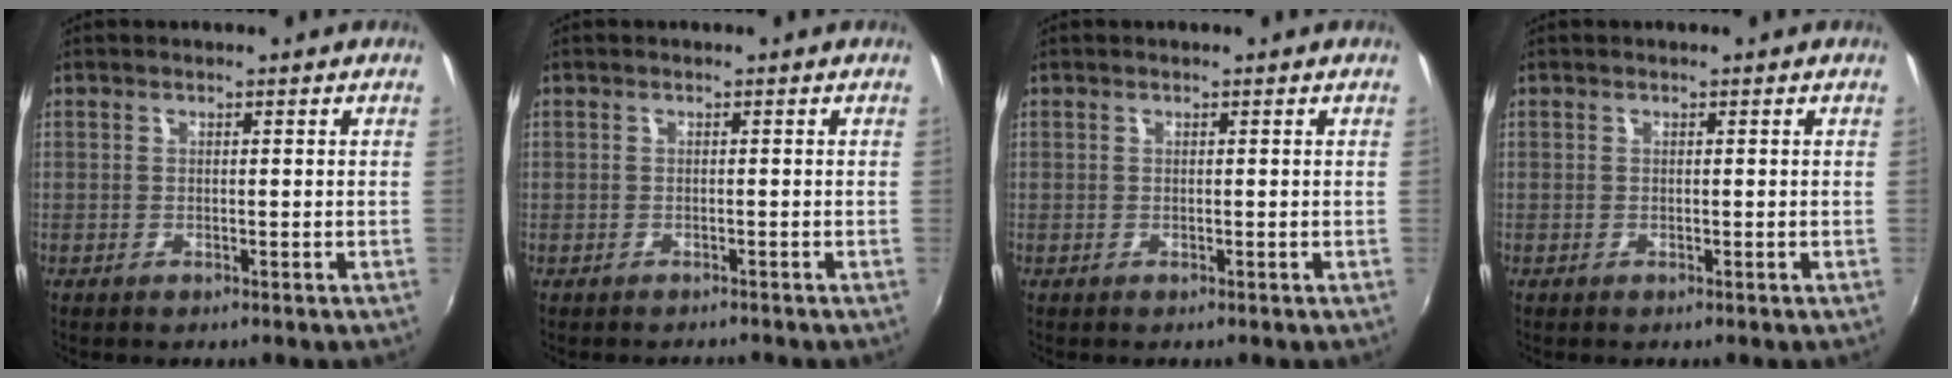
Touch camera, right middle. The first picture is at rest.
{"total": 1.7, "force": [-1.3, 1.1, -0.1], "torque": [-0.003, 0.007, -0.017]}
{"total": 0.0}
{"total": 0.0}